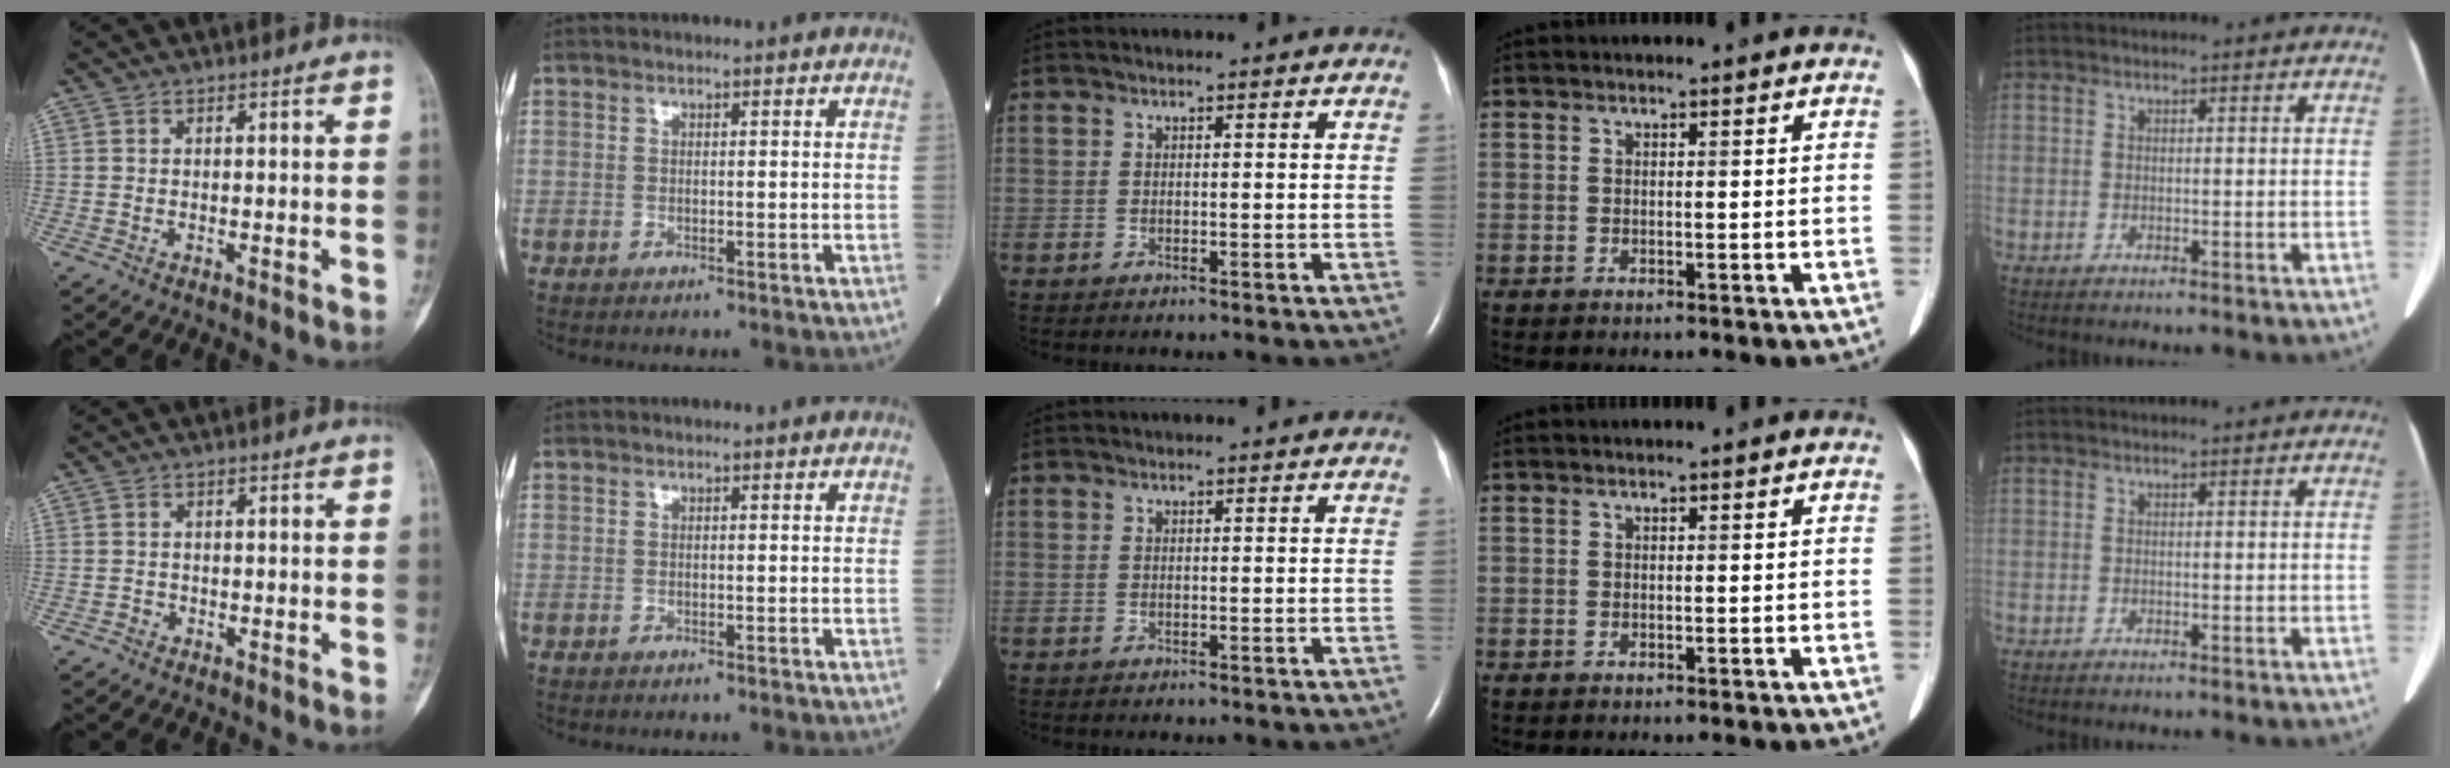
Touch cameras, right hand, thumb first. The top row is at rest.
{"thumb": {"total": 1.1, "force": [-0.6, 0.9, 0.1], "torque": [0.002, 0.005, -0.016]}}